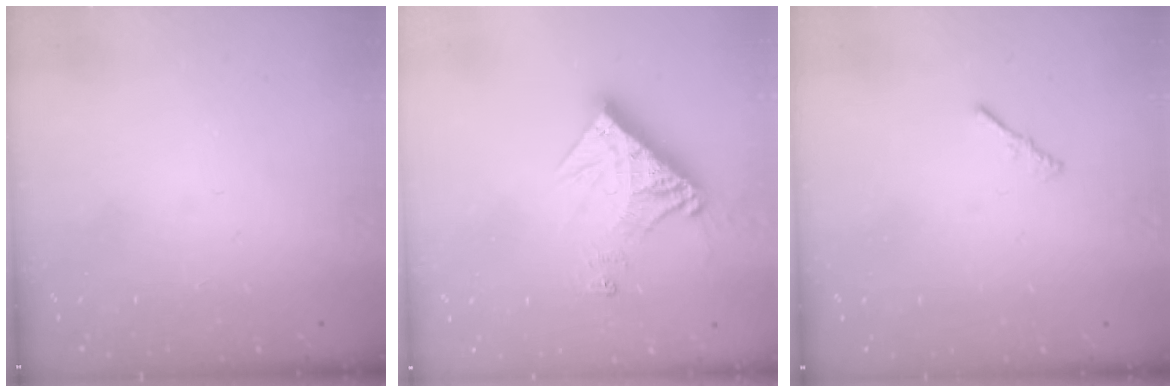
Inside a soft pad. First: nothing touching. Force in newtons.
{"total": 13.2, "press": 13.1, "slide": 1.5}
{"total": 0.7, "press": 0.6, "slide": 0.3}